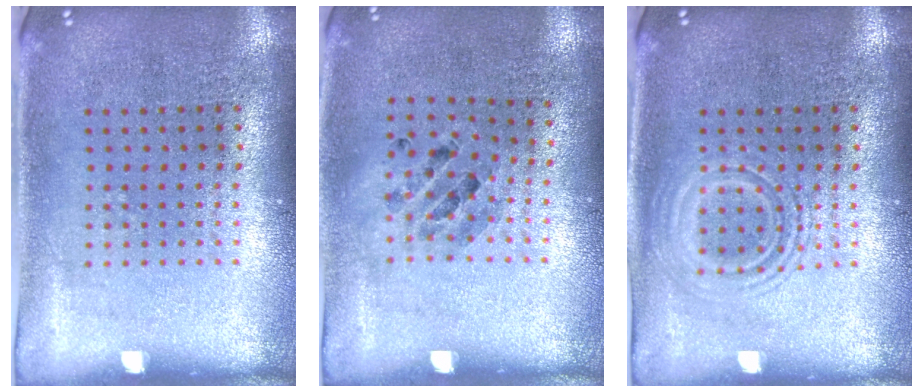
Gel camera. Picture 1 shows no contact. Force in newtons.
{"total": 0.8, "press": 0.8, "slide": 0.1}
{"total": 2.6, "press": 2.6, "slide": 0.4}